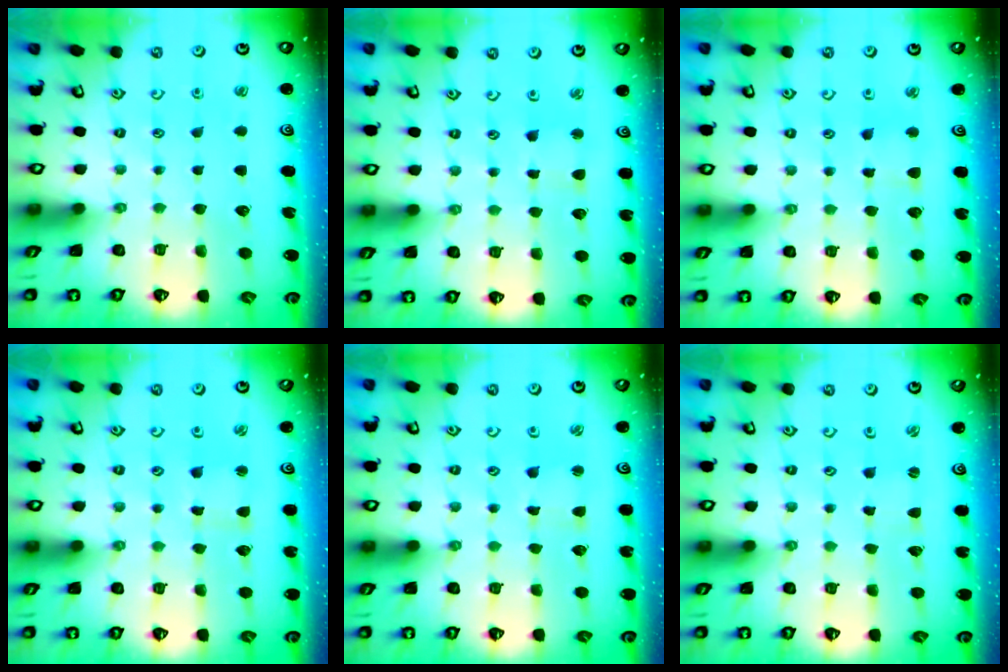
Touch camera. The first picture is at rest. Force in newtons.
{"total": 2.4, "press": 2.4, "slide": 0.4}
{"total": 2.9, "press": 2.9, "slide": 0.5}
{"total": 2.8, "press": 2.8, "slide": 0.2}
{"total": 2.3, "press": 2.3, "slide": 0.4}
{"total": 0.0}